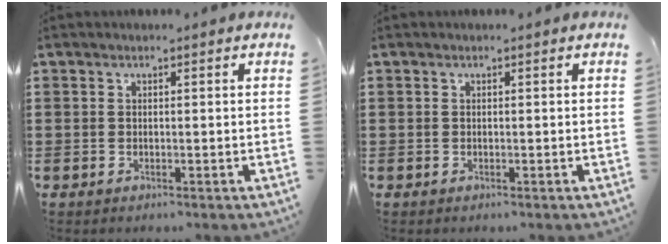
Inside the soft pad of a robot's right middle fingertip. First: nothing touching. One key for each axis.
{"total": 0.0}